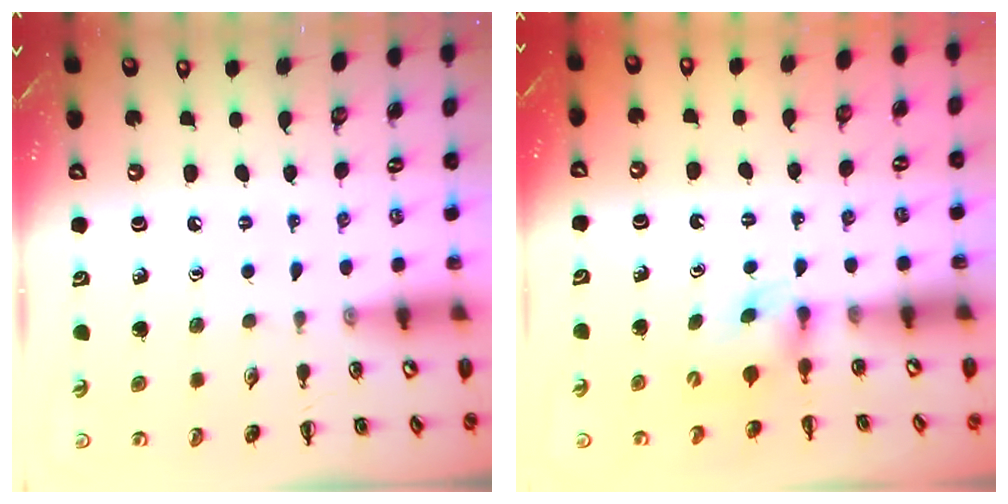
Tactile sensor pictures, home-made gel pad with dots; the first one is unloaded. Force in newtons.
{"total": 4.4, "press": 4.3, "slide": 0.9}